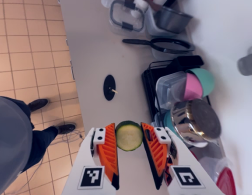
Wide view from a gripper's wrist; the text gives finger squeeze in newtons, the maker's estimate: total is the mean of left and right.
{"total": 7.4, "left": 7.5, "right": 7.2}